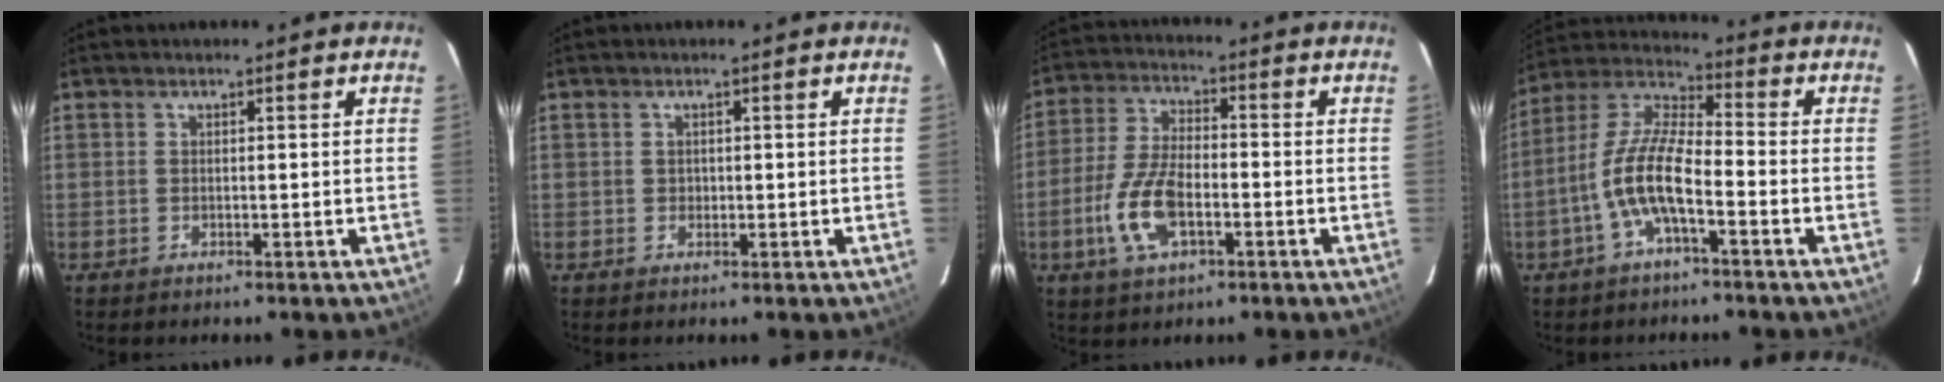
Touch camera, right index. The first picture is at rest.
{"total": 0.9, "force": [0.0, 0.9, 0.1], "torque": [0.003, 0.002, 0.000]}
{"total": 10.8, "force": [-3.7, 5.0, 8.8], "torque": [-0.192, 0.000, -0.070]}
{"total": 10.2, "force": [-4.1, 2.7, 9.0], "torque": [-0.196, 0.009, -0.082]}